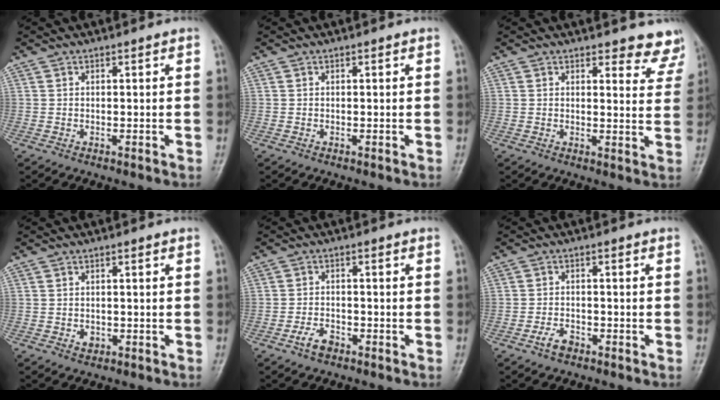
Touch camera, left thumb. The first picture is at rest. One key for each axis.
{"total": 0.0}
{"total": 6.4, "fx": 6.0, "fy": 2.2, "fz": 0.7, "tx": 0.030, "ty": -0.043, "tz": 0.046}
{"total": 1.5, "fx": -0.5, "fy": 1.2, "fz": 0.8, "tx": -0.005, "ty": 0.002, "tz": -0.005}
{"total": 3.3, "fx": -2.2, "fy": 1.8, "fz": 1.8, "tx": -0.033, "ty": 0.015, "tz": -0.038}
{"total": 2.9, "fx": -1.9, "fy": 1.6, "fz": 1.5, "tx": -0.029, "ty": 0.014, "tz": -0.033}